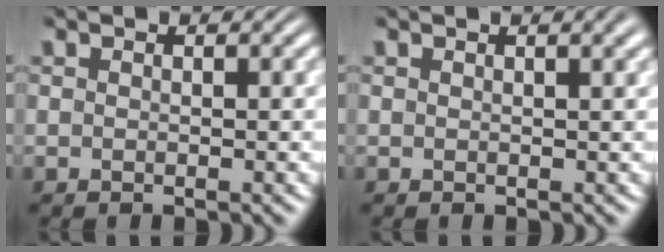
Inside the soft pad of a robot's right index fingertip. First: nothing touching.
{"total": 0.9, "force": [0.5, -0.1, 0.7], "torque": [-0.003, 0.004, 0.007]}